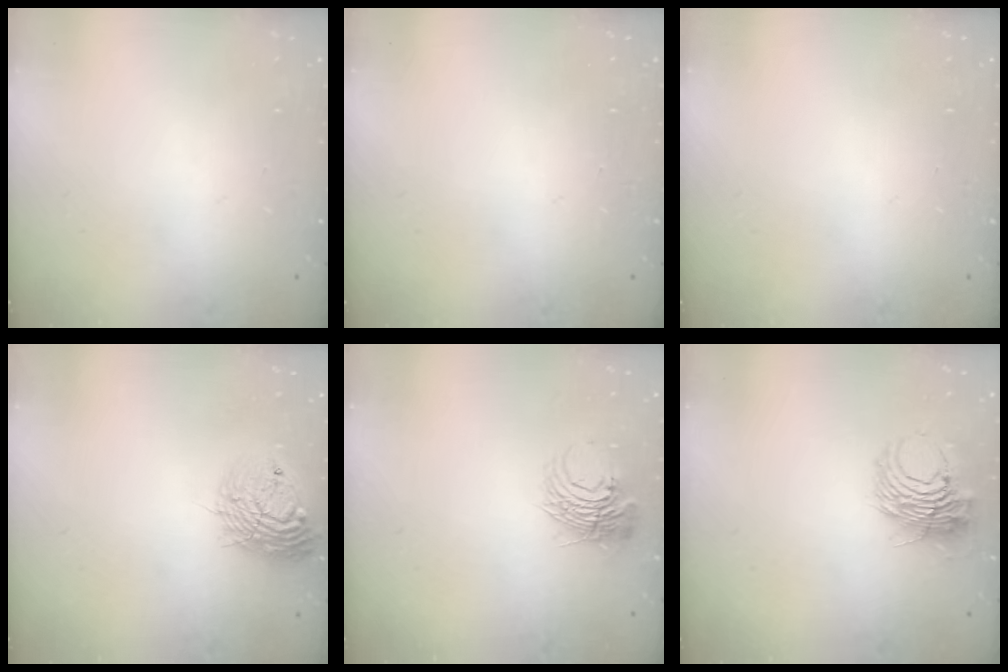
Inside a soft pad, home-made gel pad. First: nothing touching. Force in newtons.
{"total": 0.0}
{"total": 0.0}
{"total": 12.9, "press": 12.7, "slide": 2.2}
{"total": 9.4, "press": 9.4, "slide": 0.9}
{"total": 10.2, "press": 10.1, "slide": 1.4}